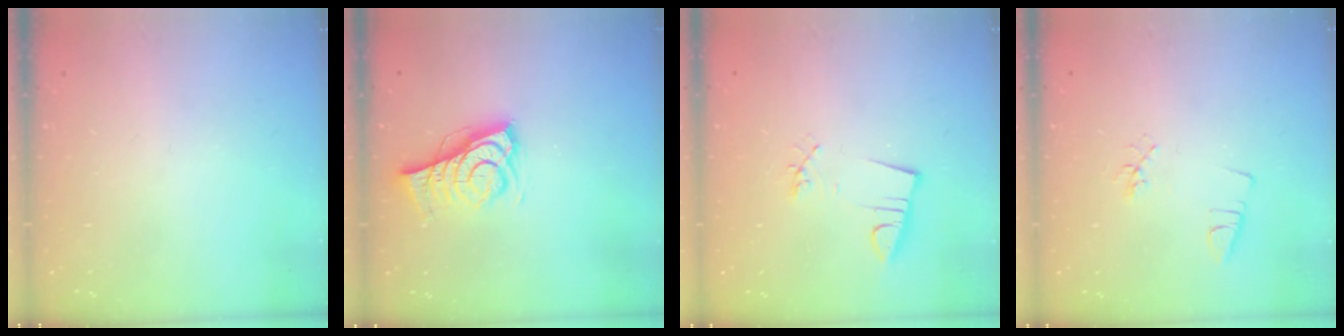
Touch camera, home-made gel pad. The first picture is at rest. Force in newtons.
{"total": 9.0, "press": 8.3, "slide": 3.2}
{"total": 3.6, "press": 2.1, "slide": 2.9}
{"total": 3.3, "press": 2.9, "slide": 1.6}